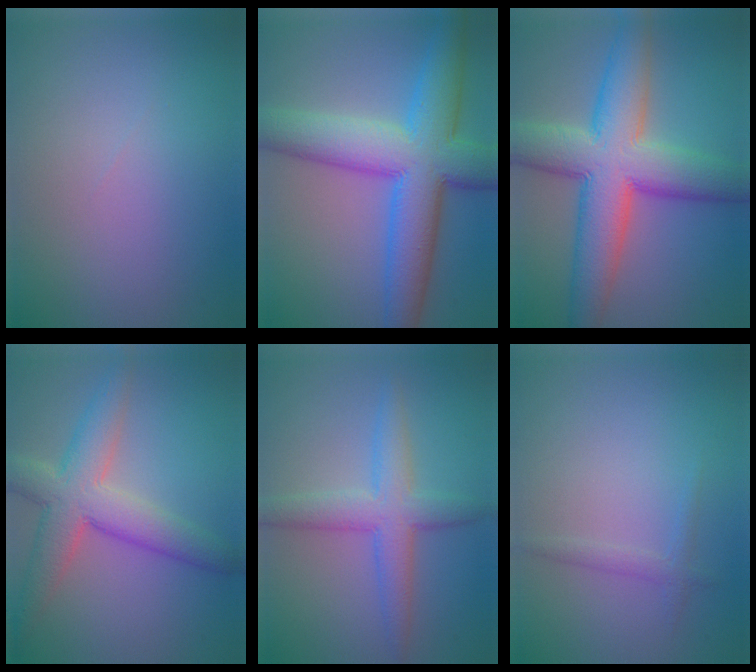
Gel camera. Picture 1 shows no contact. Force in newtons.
{"total": 11.1, "press": 11.1, "slide": 0.1}
{"total": 10.8, "press": 10.8, "slide": 0.5}
{"total": 6.5, "press": 6.5, "slide": 0.4}
{"total": 4.4, "press": 4.4, "slide": 0.1}
{"total": 1.2, "press": 1.2, "slide": 0.1}